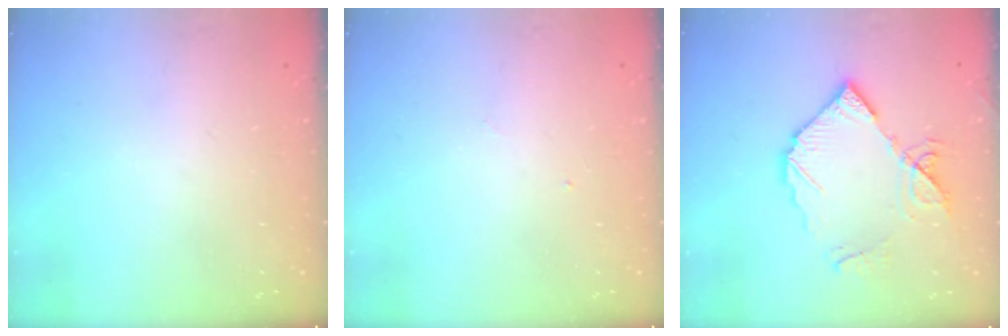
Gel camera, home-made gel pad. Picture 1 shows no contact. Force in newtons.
{"total": 3.0, "press": 3.0, "slide": 0.4}
{"total": 11.8, "press": 11.7, "slide": 1.3}